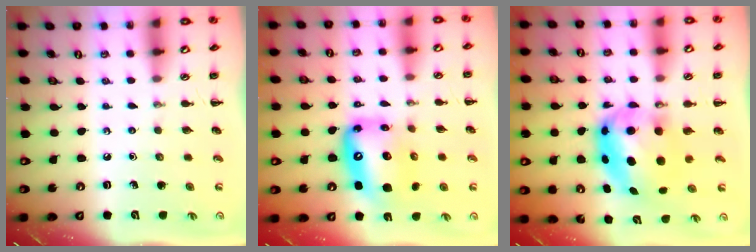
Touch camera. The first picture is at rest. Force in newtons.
{"total": 14.5, "press": 13.9, "slide": 4.0}
{"total": 8.4, "press": 8.2, "slide": 1.8}